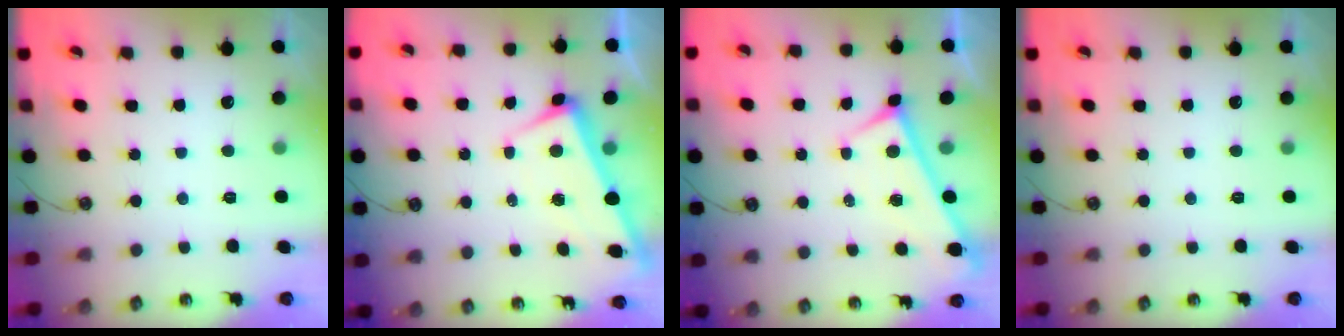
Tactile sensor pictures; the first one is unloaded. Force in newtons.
{"total": 1.9, "press": 1.8, "slide": 0.6}
{"total": 0.0}
{"total": 0.0}